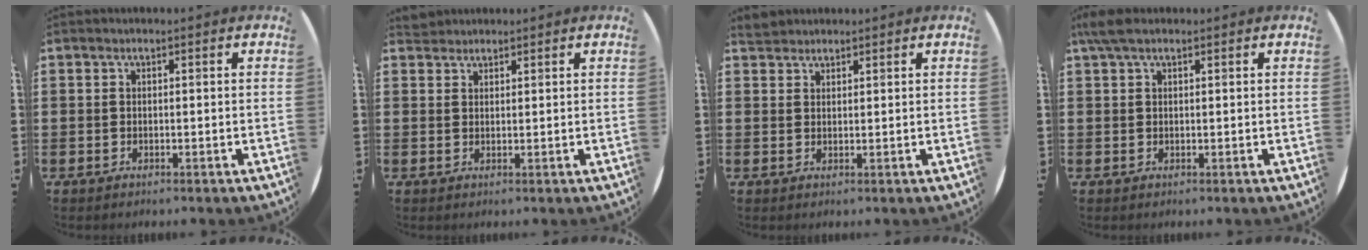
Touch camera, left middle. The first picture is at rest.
{"total": 1.6, "force": [1.5, 0.5, -0.1], "torque": [0.000, 0.004, 0.031]}
{"total": 2.2, "force": [2.1, 0.7, -0.1], "torque": [-0.003, 0.004, 0.042]}
{"total": 2.4, "force": [1.6, 0.8, 1.5], "torque": [-0.034, 0.007, 0.028]}